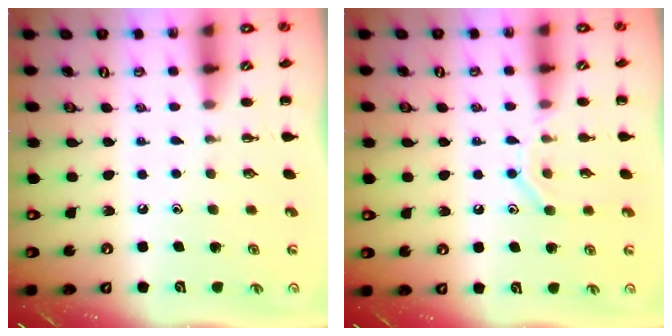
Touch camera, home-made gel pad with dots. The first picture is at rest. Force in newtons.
{"total": 9.3, "press": 9.2, "slide": 1.6}